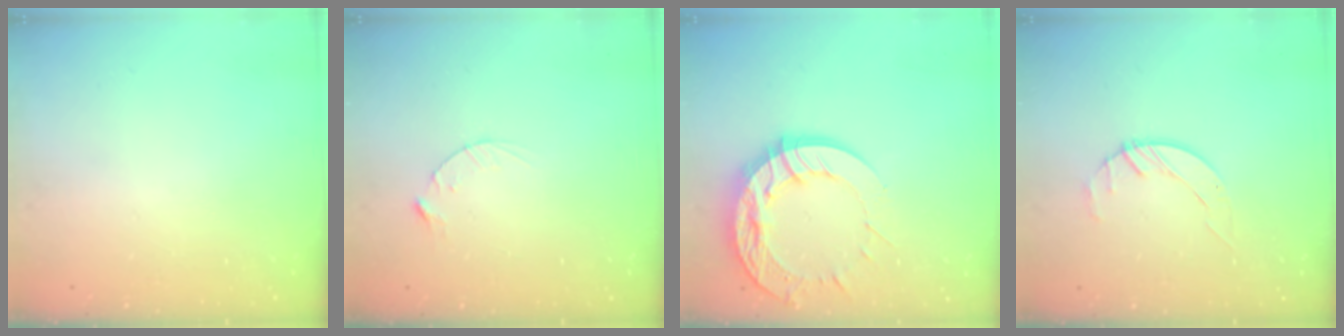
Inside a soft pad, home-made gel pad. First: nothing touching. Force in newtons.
{"total": 2.8, "press": 2.8, "slide": 0.4}
{"total": 15.9, "press": 15.8, "slide": 1.4}
{"total": 2.1, "press": 2.0, "slide": 0.3}